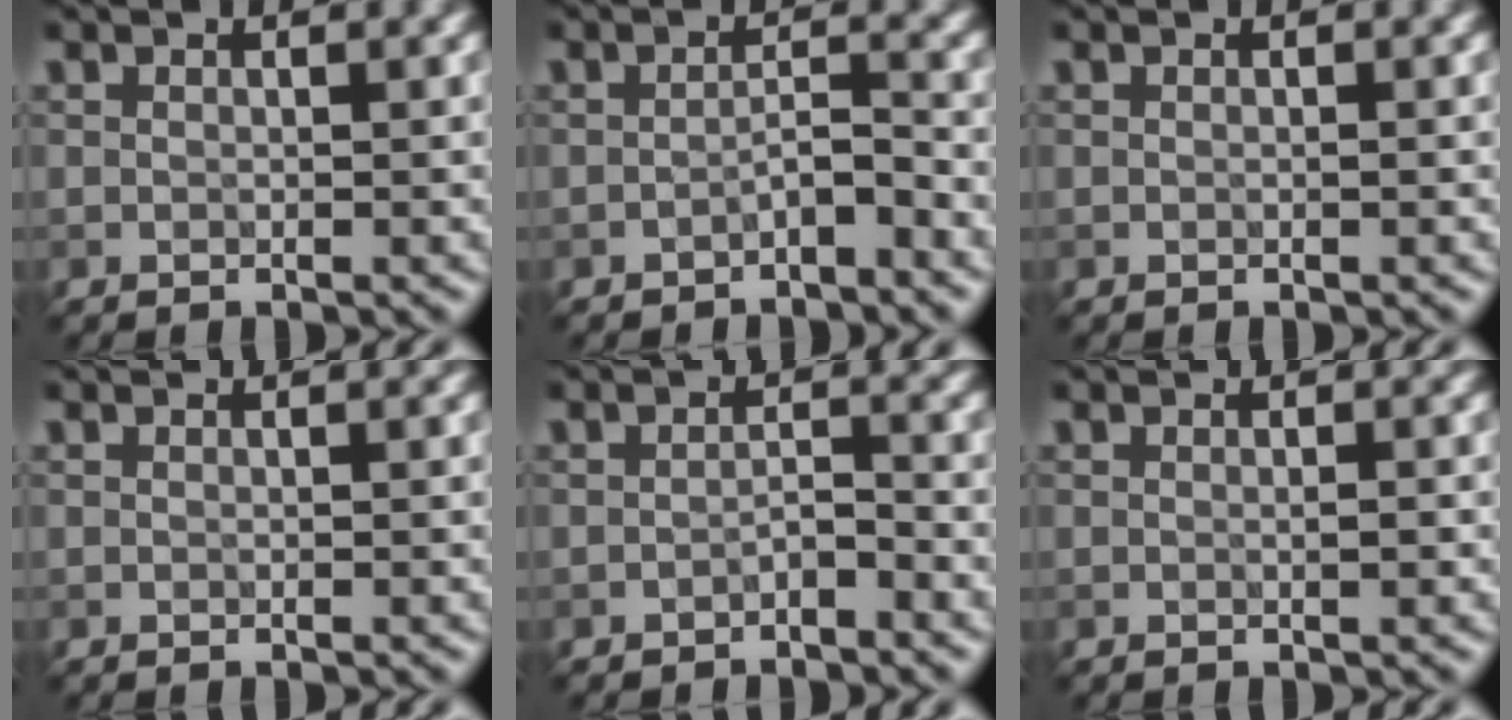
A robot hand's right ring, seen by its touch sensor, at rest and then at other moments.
{"total": 1.7, "force": [-1.2, 0.3, 1.1], "torque": [-0.018, 0.008, -0.023]}
{"total": 0.0}
{"total": 0.0}
{"total": 1.1, "force": [-0.9, 0.3, 0.7], "torque": [-0.012, 0.005, -0.015]}
{"total": 0.6, "force": [0.0, 0.1, 0.6], "torque": [-0.008, -0.001, 0.000]}